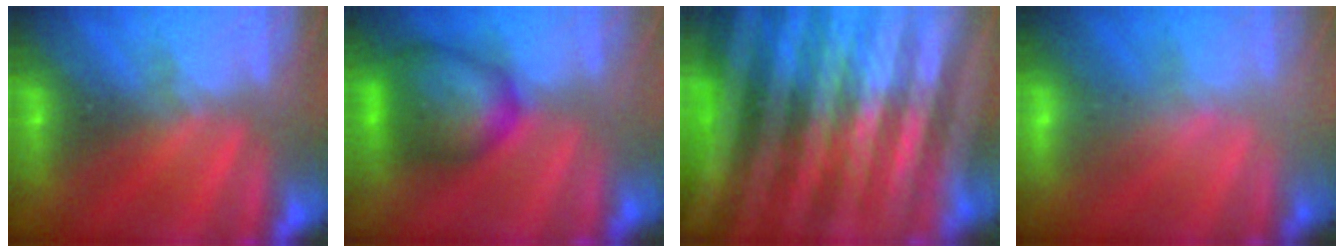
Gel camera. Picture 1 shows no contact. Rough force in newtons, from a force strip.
{"total": 5.9}
{"total": 6.9}
{"total": 2.2}